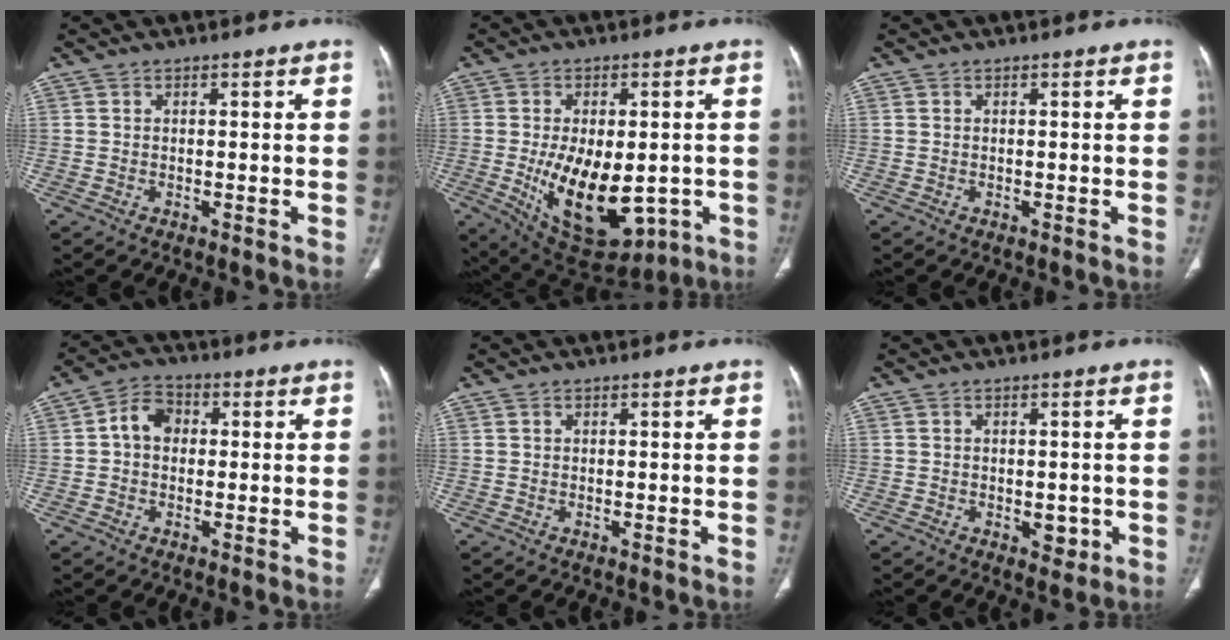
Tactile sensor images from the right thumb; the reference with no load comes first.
{"total": 18.2, "force": [-3.6, 10.1, 14.7], "torque": [-0.222, -0.013, -0.022]}
{"total": 0.0}
{"total": 5.7, "force": [0.4, 4.5, 3.5], "torque": [-0.047, 0.017, -0.002]}
{"total": 0.0}
{"total": 3.0, "force": [-0.7, 2.0, 2.0], "torque": [-0.009, 0.001, -0.004]}